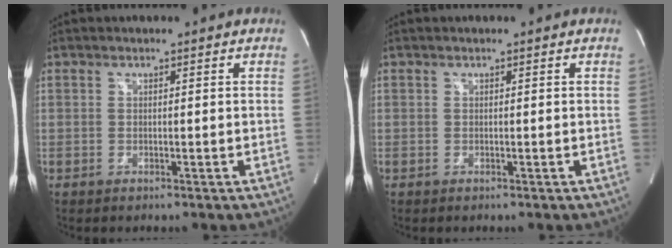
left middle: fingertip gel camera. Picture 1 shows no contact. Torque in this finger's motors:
{"motor_torque": [0.00, 0.00, 0.00, 0.00]}